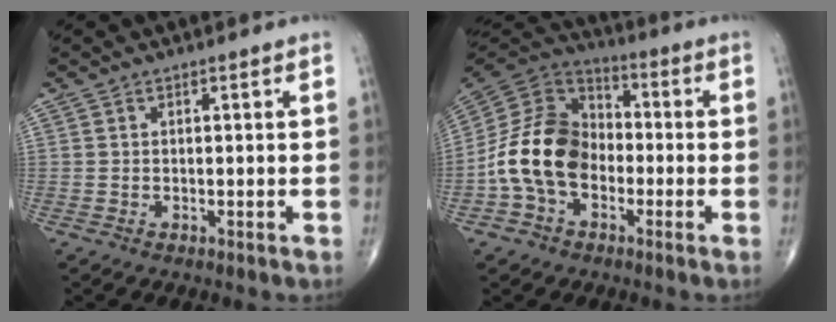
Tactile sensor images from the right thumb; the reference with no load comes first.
{"total": 15.4, "force": [-3.5, 11.0, 10.1], "torque": [-0.174, 0.045, -0.076]}